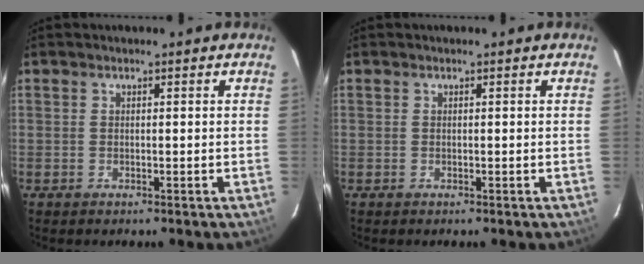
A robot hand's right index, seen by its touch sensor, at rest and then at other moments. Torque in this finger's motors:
{"motor_torque": [0.00, 0.00, -0.01, 0.00]}